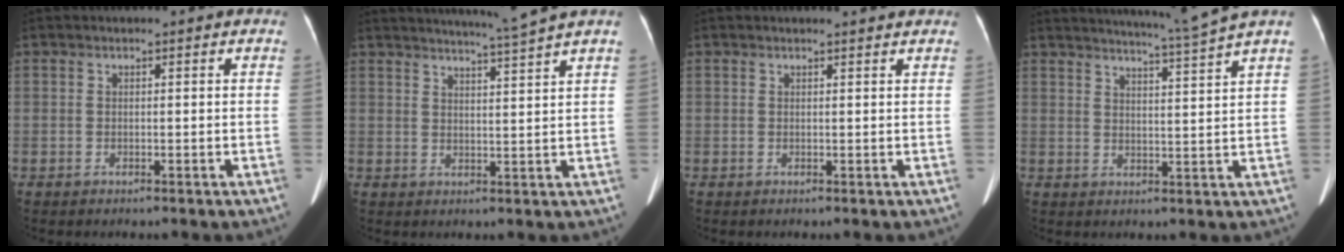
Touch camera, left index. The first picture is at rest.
{"total": 7.7, "force": [6.8, -2.4, 2.8], "torque": [-0.044, -0.015, 0.097]}
{"total": 2.9, "force": [2.8, -0.1, 0.8], "torque": [-0.011, 0.009, 0.030]}
{"total": 8.7, "force": [7.6, -2.9, 2.9], "torque": [-0.049, -0.031, 0.112]}